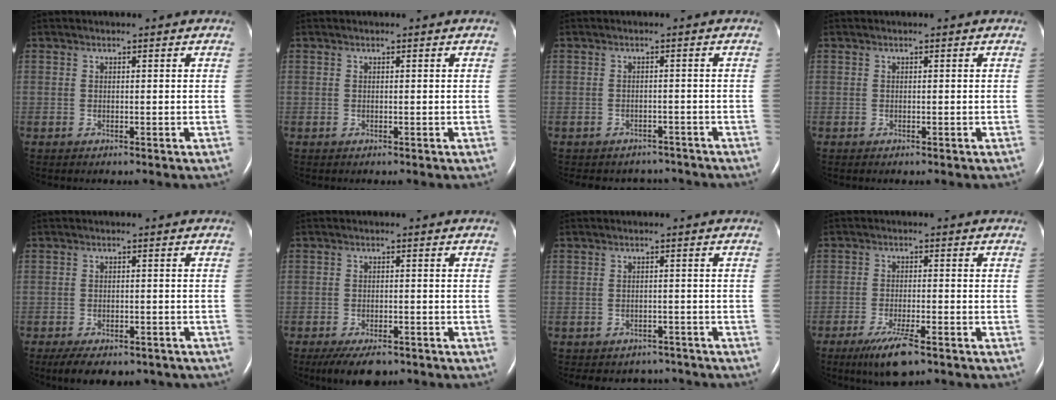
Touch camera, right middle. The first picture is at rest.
{"total": 0.0}
{"total": 6.1, "force": [-5.5, 2.6, 0.3], "torque": [-0.007, 0.008, -0.061]}
{"total": 0.0}
{"total": 11.3, "force": [-8.5, 4.9, 5.5], "torque": [-0.084, -0.001, -0.107]}
{"total": 6.5, "force": [-4.9, 2.5, 3.6], "torque": [-0.059, -0.007, -0.077]}
{"total": 5.5, "force": [-4.8, 2.6, 0.2], "torque": [-0.001, 0.011, -0.053]}
{"total": 6.7, "force": [-4.4, 1.0, 5.0], "torque": [-0.098, -0.015, -0.073]}